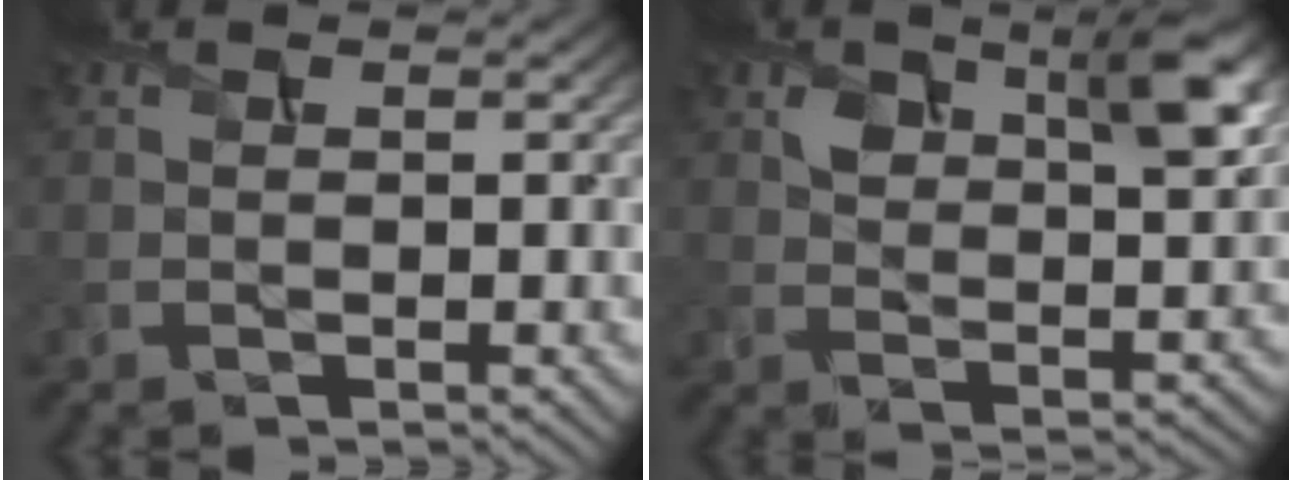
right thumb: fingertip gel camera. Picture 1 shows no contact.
{"total": 7.1, "force": [3.4, 3.7, 5.0], "torque": [-0.083, -0.012, 0.057]}